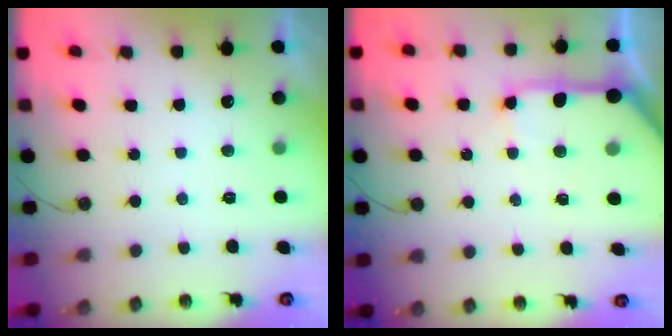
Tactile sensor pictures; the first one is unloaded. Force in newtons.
{"total": 11.0, "press": 10.9, "slide": 1.5}